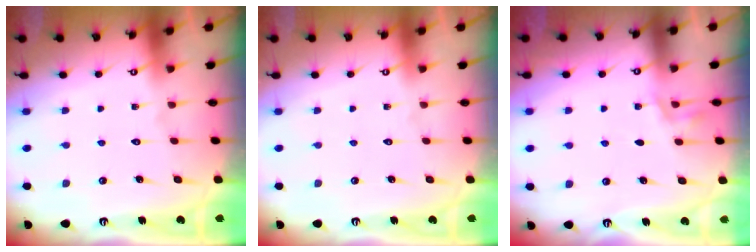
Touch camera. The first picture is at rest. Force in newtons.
{"total": 0.0}
{"total": 2.5, "press": 1.7, "slide": 1.7}